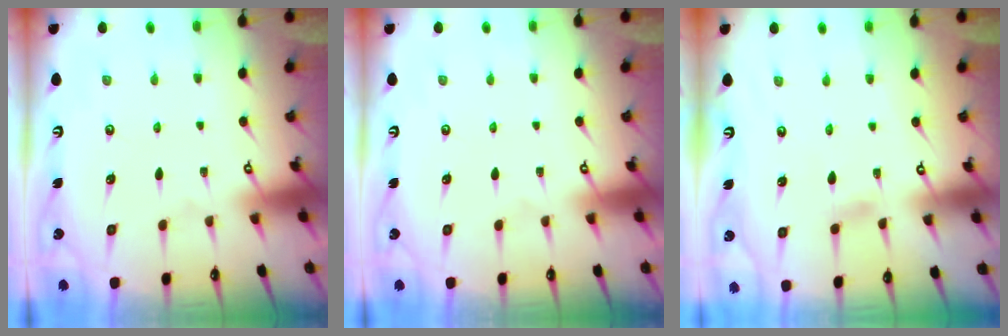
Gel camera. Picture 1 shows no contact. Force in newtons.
{"total": 0.0}
{"total": 2.6, "press": 2.6, "slide": 0.3}